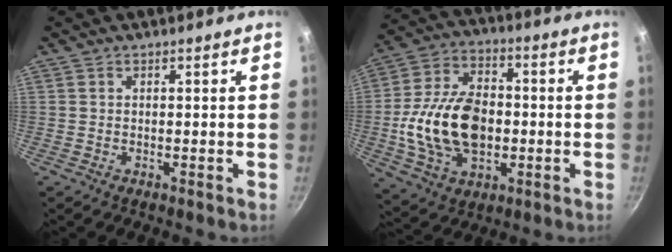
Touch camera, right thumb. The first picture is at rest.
{"total": 19.0, "force": [-1.9, 12.5, 14.2], "torque": [-0.238, 0.023, -0.032]}